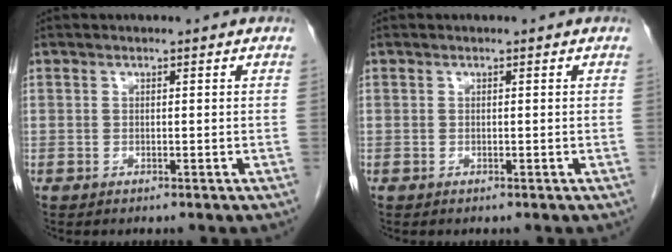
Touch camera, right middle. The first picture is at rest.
{"total": 0.0}